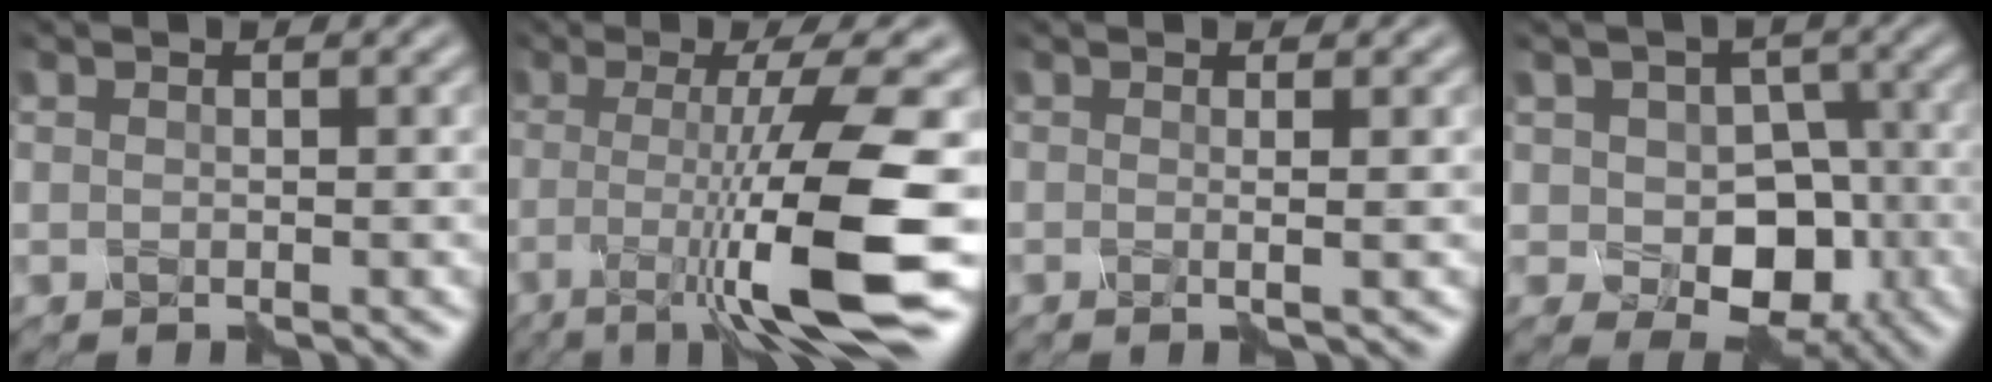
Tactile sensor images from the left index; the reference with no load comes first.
{"total": 10.9, "force": [-2.3, 1.6, 10.5], "torque": [-0.129, -0.012, -0.046]}
{"total": 1.2, "force": [0.1, 0.4, 1.1], "torque": [-0.013, 0.006, -0.018]}
{"total": 5.9, "force": [-1.8, 4.5, 3.3], "torque": [-0.045, -0.008, -0.031]}